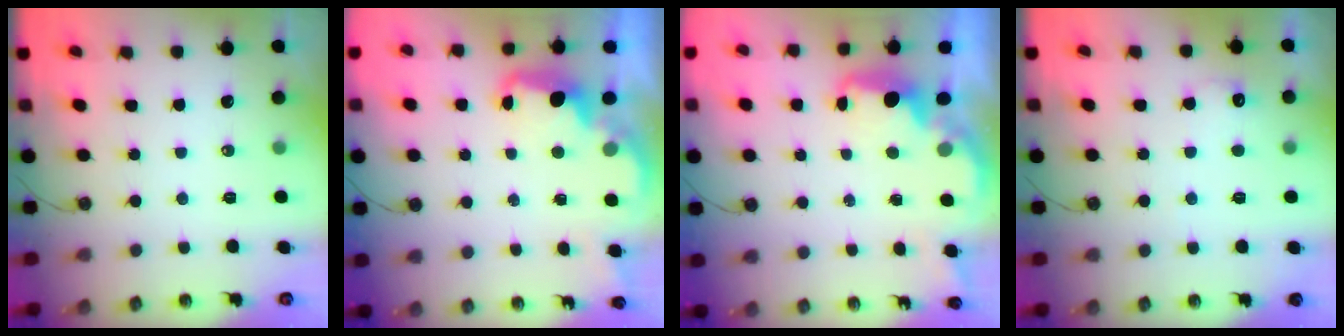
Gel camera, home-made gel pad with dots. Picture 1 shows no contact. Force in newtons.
{"total": 2.6, "press": 2.5, "slide": 0.7}
{"total": 2.7, "press": 2.6, "slide": 0.5}
{"total": 7.1, "press": 7.1, "slide": 0.5}